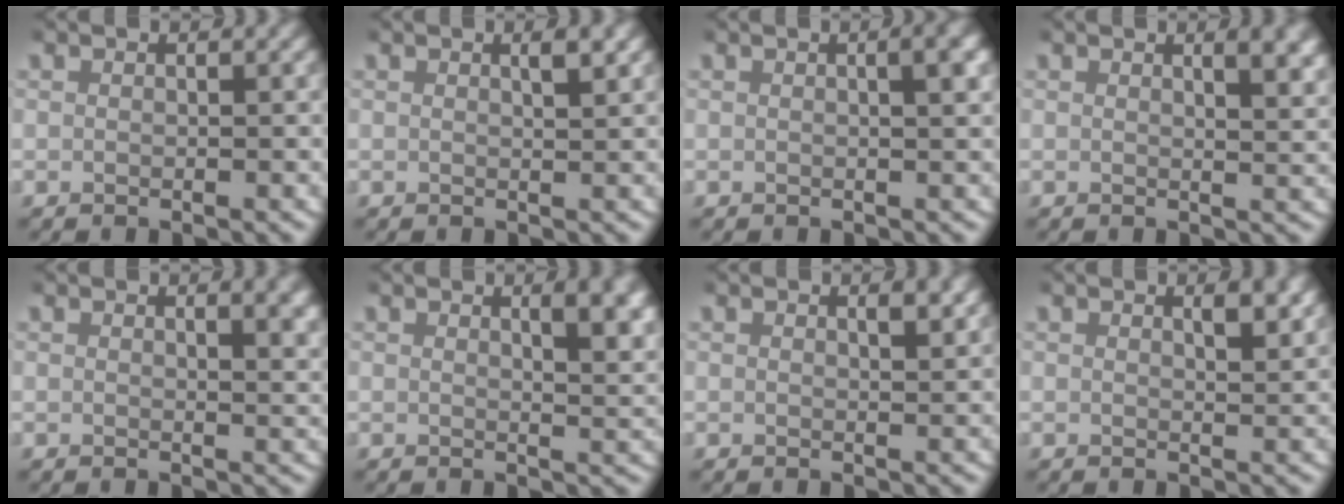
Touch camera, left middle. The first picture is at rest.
{"total": 1.3, "force": [0.7, 0.1, 1.1], "torque": [-0.017, -0.001, 0.012]}
{"total": 1.9, "force": [0.5, 0.2, 1.8], "torque": [-0.025, 0.005, 0.006]}
{"total": 2.2, "force": [1.4, 0.2, 1.8], "torque": [-0.019, -0.006, 0.023]}
{"total": 1.7, "force": [1.1, 0.1, 1.3], "torque": [-0.014, -0.004, 0.016]}
{"total": 3.5, "force": [1.7, 0.7, 2.9], "torque": [-0.033, -0.006, 0.029]}
{"total": 1.0, "force": [0.7, 0.1, 0.7], "torque": [-0.007, -0.001, 0.012]}
{"total": 1.6, "force": [1.0, 0.2, 1.2], "torque": [-0.012, -0.003, 0.017]}